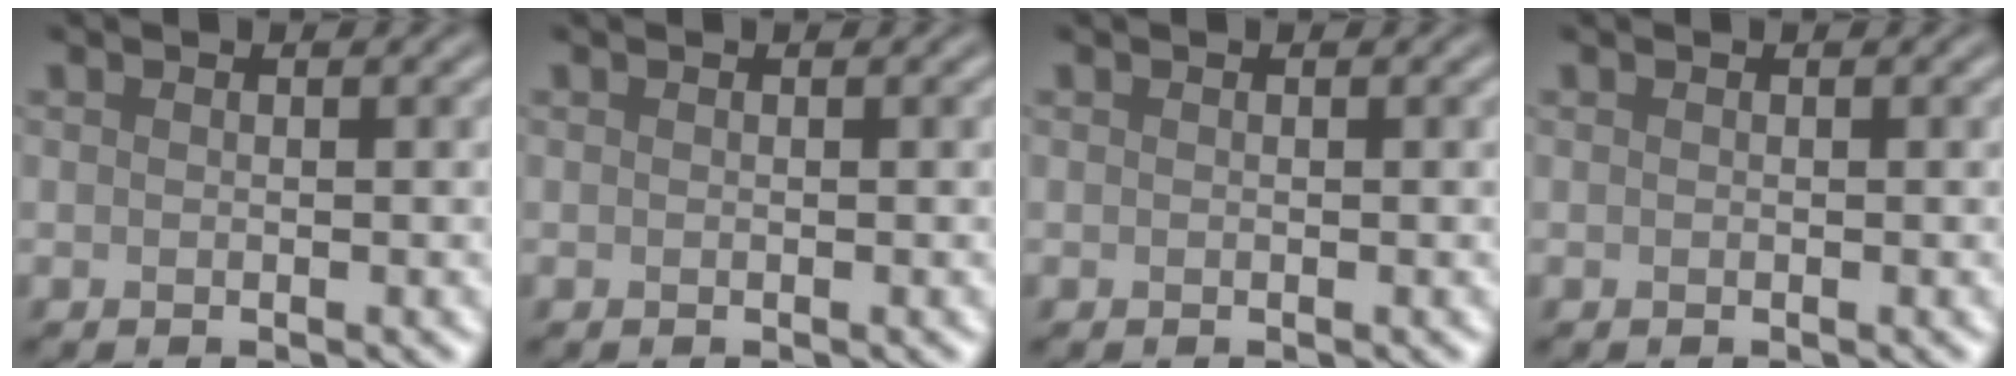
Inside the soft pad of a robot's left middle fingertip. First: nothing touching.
{"total": 0.0}
{"total": 0.0}
{"total": 0.0}